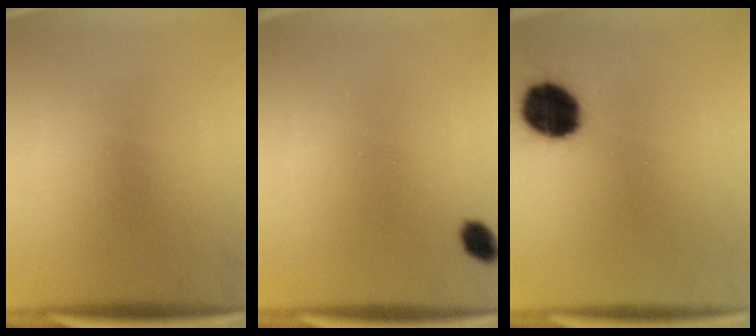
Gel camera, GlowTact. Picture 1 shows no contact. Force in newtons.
{"total": 2.5}
{"total": 13.9}